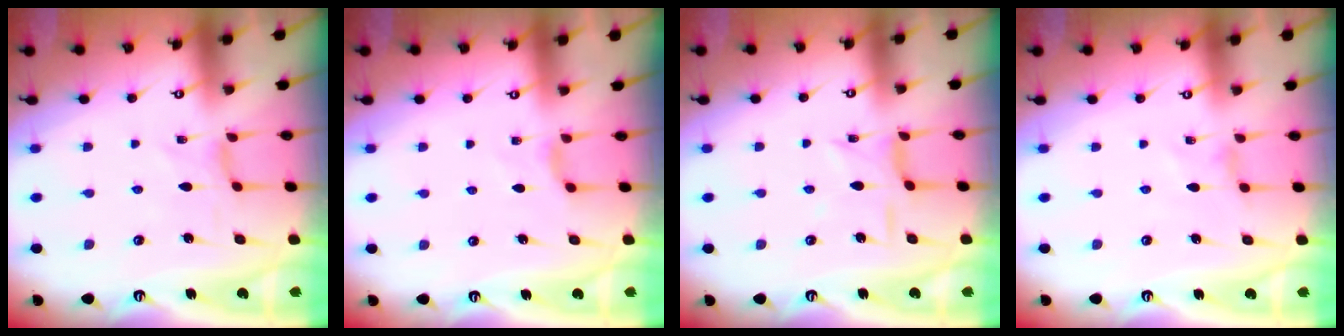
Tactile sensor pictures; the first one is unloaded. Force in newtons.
{"total": 2.7, "press": 2.6, "slide": 0.6}
{"total": 4.7, "press": 4.7, "slide": 0.1}
{"total": 0.8, "press": 0.8, "slide": 0.3}